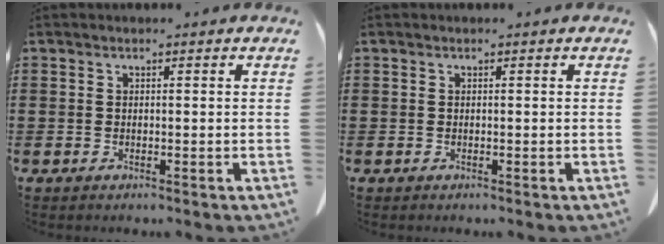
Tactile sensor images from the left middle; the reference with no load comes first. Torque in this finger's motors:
{"motor_torque": [-0.17, -0.17, -0.01, -0.01]}